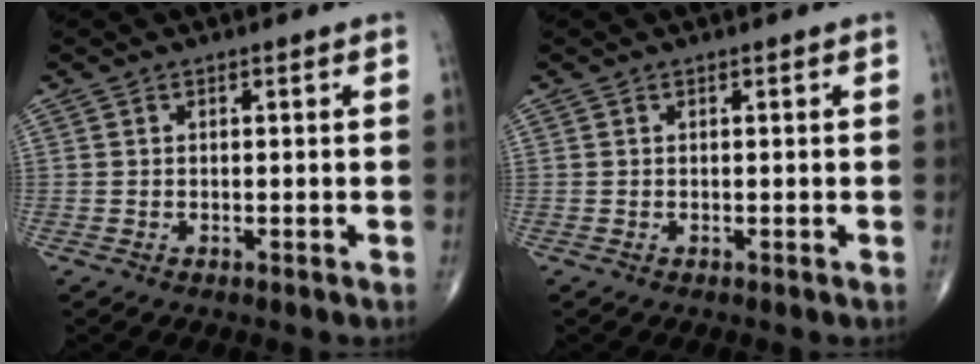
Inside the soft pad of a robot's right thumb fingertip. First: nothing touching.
{"total": 0.0}